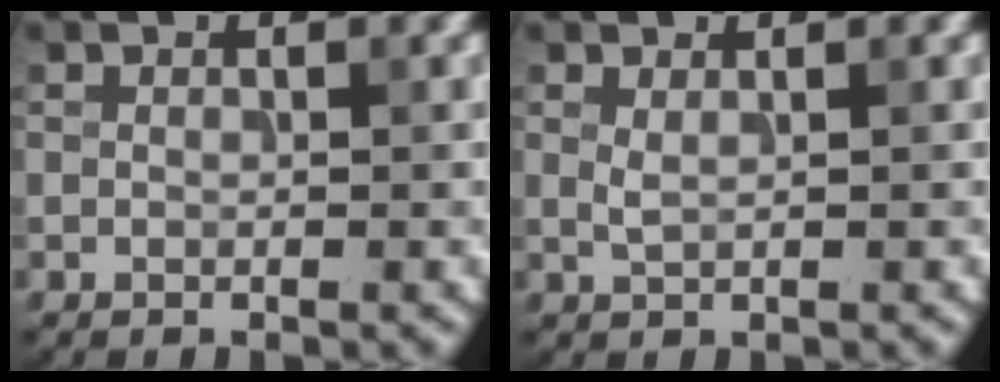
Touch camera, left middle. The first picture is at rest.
{"total": 0.9, "force": [0.5, 0.3, 0.7], "torque": [-0.015, -0.001, 0.010]}